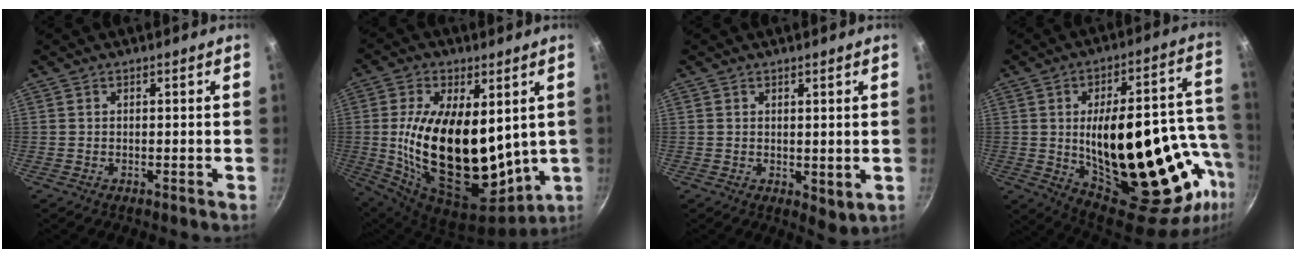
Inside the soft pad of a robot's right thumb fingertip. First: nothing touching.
{"total": 25.8, "force": [2.8, 13.9, 21.5], "torque": [-0.375, -0.036, 0.067]}
{"total": 3.3, "force": [0.8, 1.9, 2.6], "torque": [-0.035, -0.013, 0.015]}
{"total": 32.4, "force": [-3.9, 13.8, 29.0], "torque": [-0.375, 0.005, -0.028]}